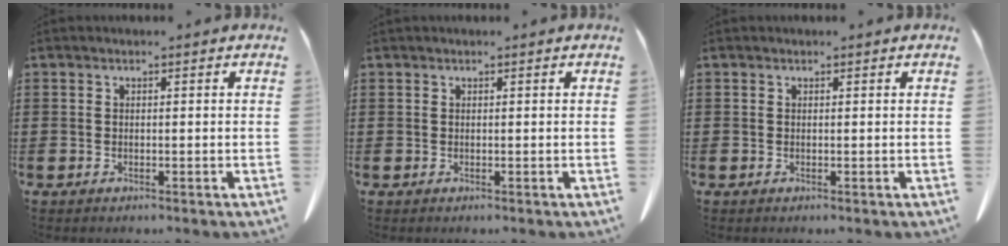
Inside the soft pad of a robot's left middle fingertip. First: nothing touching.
{"total": 0.0}
{"total": 0.0}